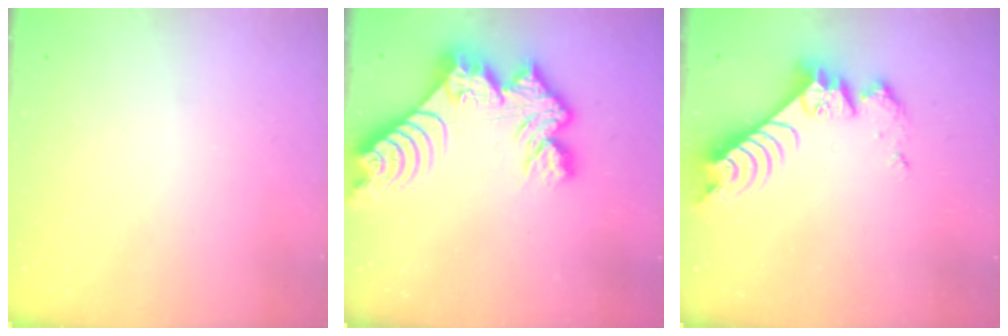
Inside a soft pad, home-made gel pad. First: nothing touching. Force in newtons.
{"total": 15.0, "press": 14.9, "slide": 1.4}
{"total": 8.3, "press": 8.3, "slide": 0.8}